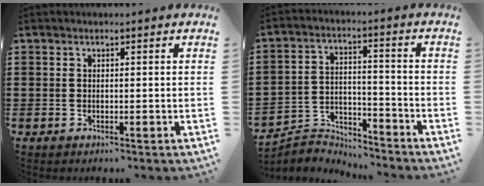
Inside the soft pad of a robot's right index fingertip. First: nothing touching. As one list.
[{"total": 5.1, "force": [-5.0, 1.1, 0.1], "torque": [-0.011, 0.013, -0.103]}]